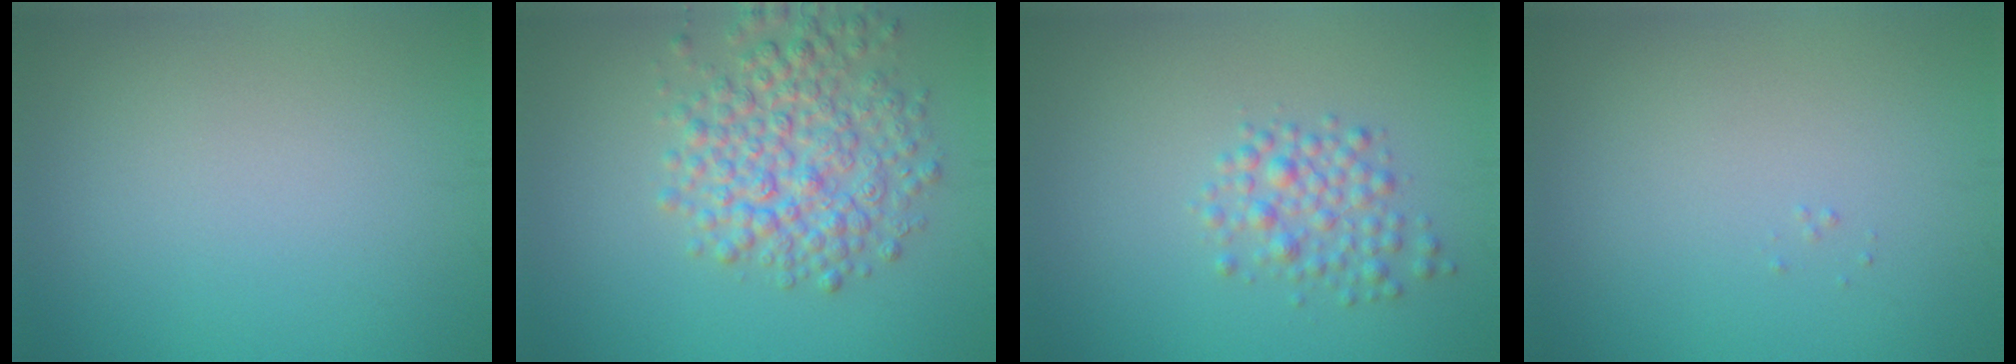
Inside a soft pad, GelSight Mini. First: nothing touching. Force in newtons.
{"total": 5.9, "press": 5.9, "slide": 0.2}
{"total": 2.6, "press": 2.6, "slide": 0.1}
{"total": 0.0}